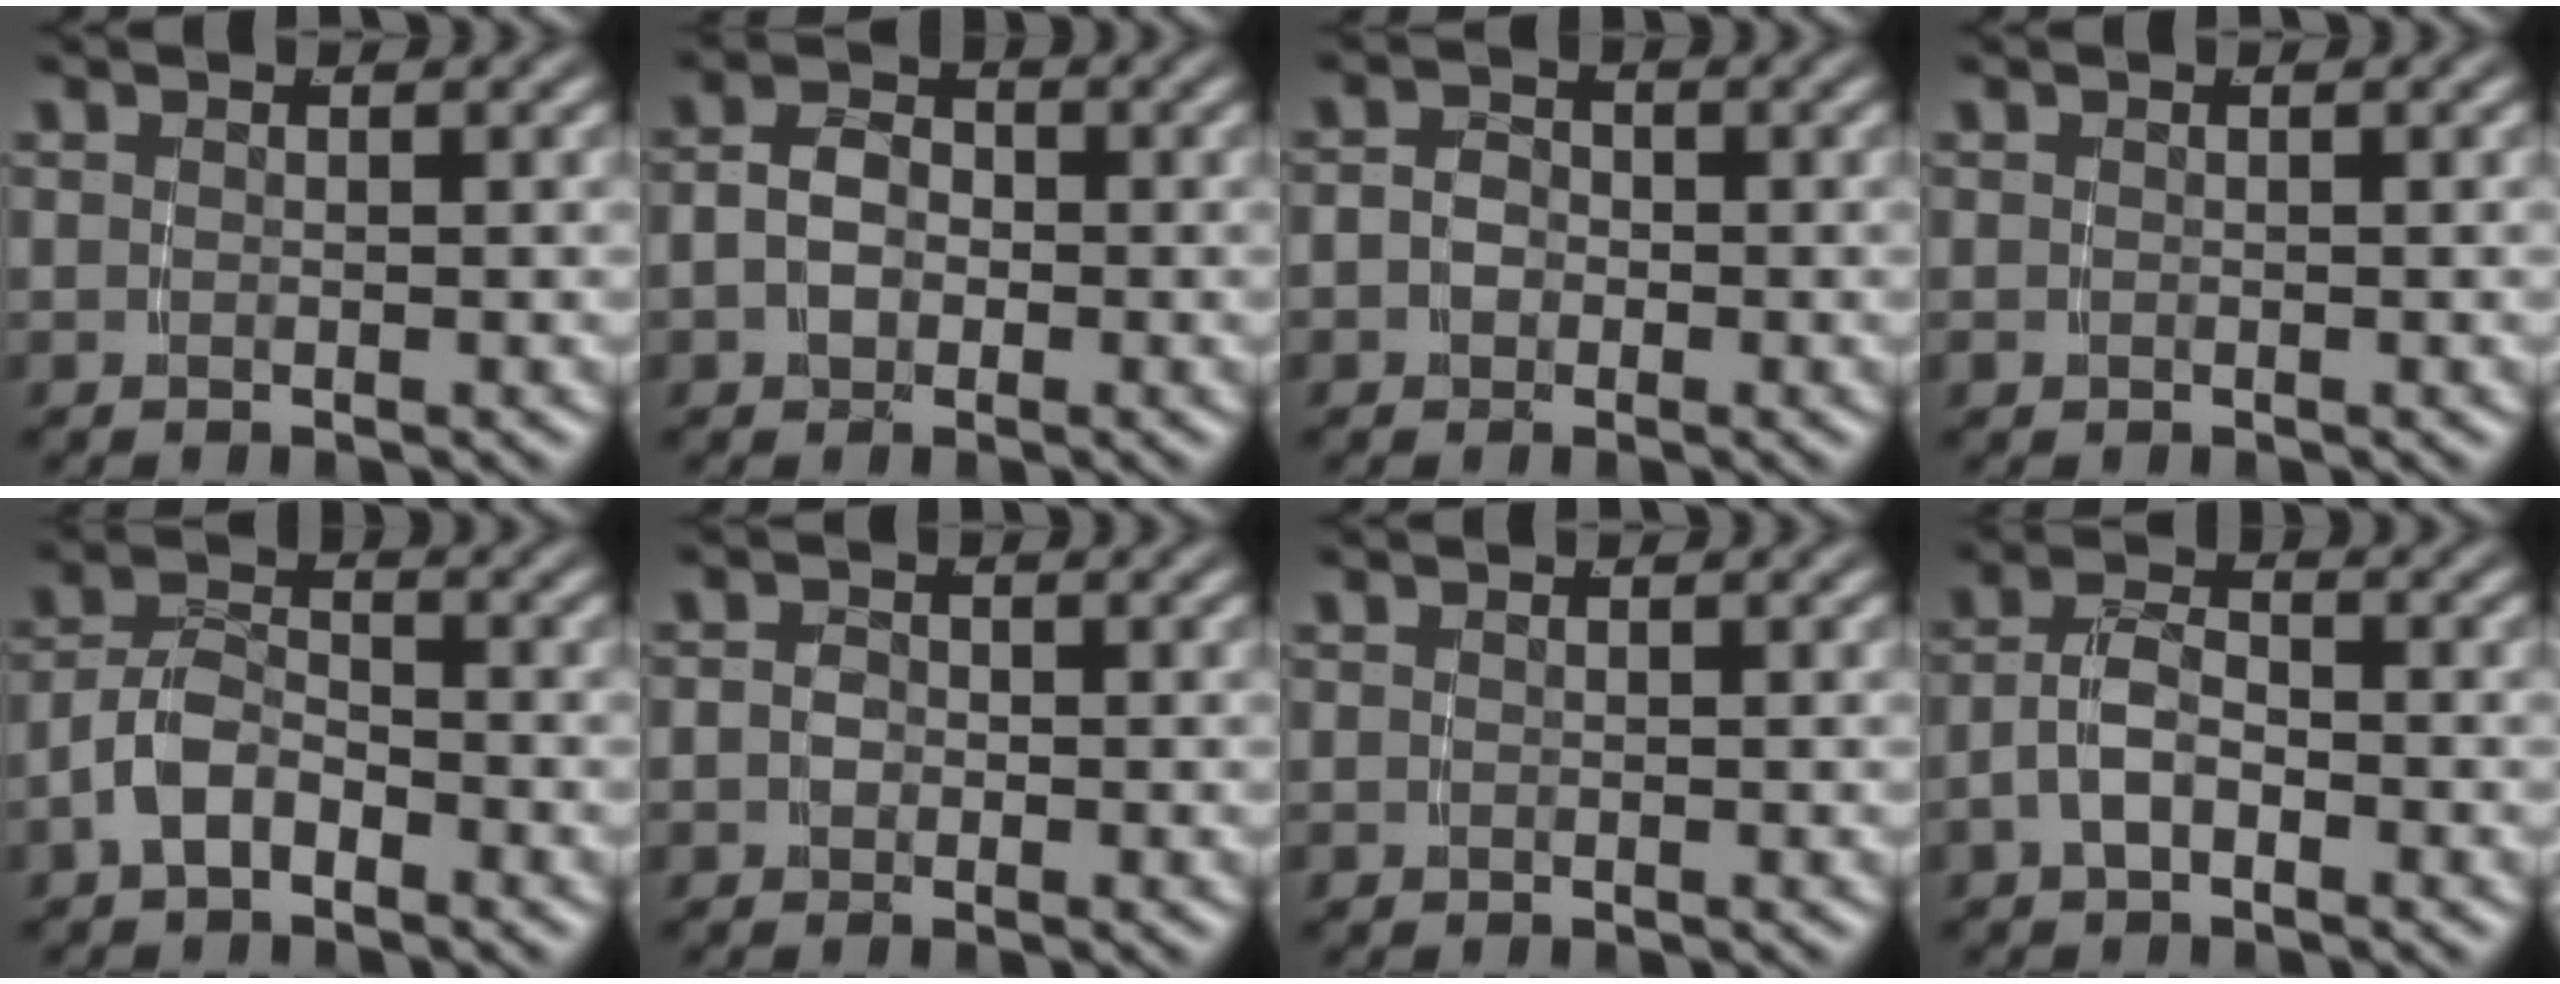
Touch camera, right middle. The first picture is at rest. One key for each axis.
{"total": 4.2, "fx": -0.6, "fy": 3.4, "fz": 2.3, "tx": -0.053, "ty": -0.012, "tz": -0.010}
{"total": 2.9, "fx": -0.8, "fy": 2.6, "fz": 1.1, "tx": -0.031, "ty": -0.015, "tz": -0.013}
{"total": 0.5, "fx": -0.4, "fy": 0.4, "fz": 0.2, "tx": -0.005, "ty": -0.006, "tz": -0.003}
{"total": 4.2, "fx": -2.4, "fy": 2.9, "fz": 2.0, "tx": -0.038, "ty": -0.008, "tz": -0.041}
{"total": 1.6, "fx": -0.7, "fy": 1.4, "fz": 0.5, "tx": -0.021, "ty": -0.015, "tz": -0.008}
{"total": 0.0}
{"total": 3.6, "fx": -1.5, "fy": 2.2, "fz": 2.5, "tx": -0.055, "ty": -0.010, "tz": -0.022}